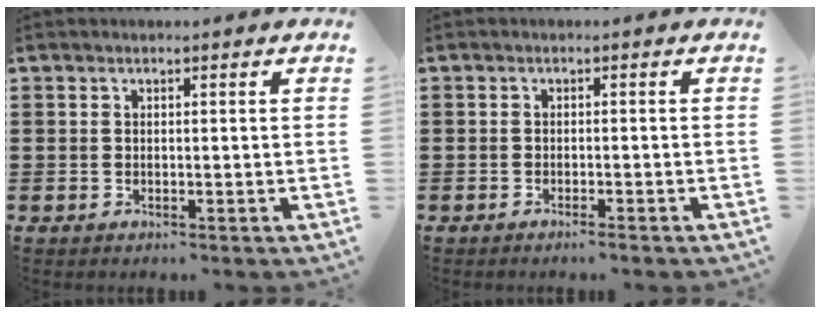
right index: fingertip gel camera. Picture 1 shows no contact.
{"total": 1.1, "force": [-1.0, 0.0, 0.5], "torque": [-0.011, -0.003, -0.018]}